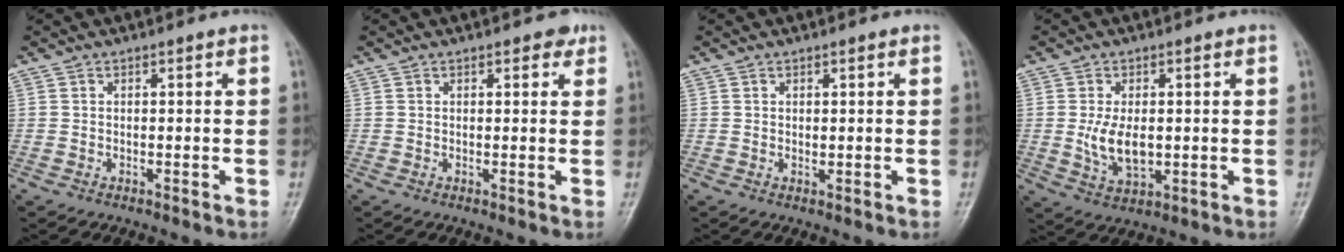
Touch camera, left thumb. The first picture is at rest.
{"total": 1.8, "force": [1.2, 1.0, 1.0], "torque": [0.001, -0.003, 0.011]}
{"total": 0.9, "force": [0.5, 0.4, 0.7], "torque": [-0.008, -0.003, 0.009]}
{"total": 6.9, "force": [0.0, 3.9, 5.7], "torque": [-0.099, -0.014, 0.008]}